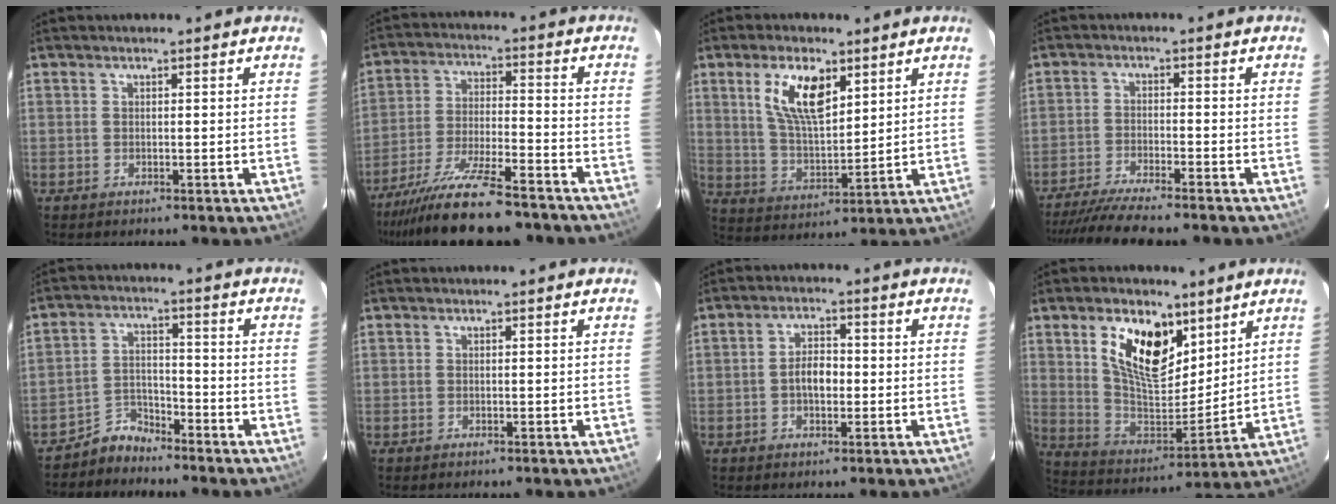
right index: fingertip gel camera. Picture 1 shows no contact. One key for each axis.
{"total": 18.7, "fx": -15.7, "fy": 3.0, "fz": 9.6, "tx": -0.197, "ty": -0.040, "tz": -0.257}
{"total": 11.3, "fx": 5.3, "fy": 4.9, "fz": 8.7, "tx": -0.159, "ty": 0.007, "tz": 0.109}
{"total": 10.5, "fx": -9.4, "fy": 0.3, "fz": 4.7, "tx": -0.111, "ty": -0.014, "tz": -0.159}
{"total": 5.0, "fx": -4.5, "fy": 2.0, "fz": -0.1, "tx": 0.002, "ty": 0.025, "tz": -0.085}
{"total": 0.0}
{"total": 4.4, "fx": -0.7, "fy": 2.5, "fz": 3.6, "tx": -0.065, "ty": 0.009, "tz": -0.010}
{"total": 15.7, "fx": 8.0, "fy": 8.0, "fz": 10.9, "tx": -0.197, "ty": 0.000, "tz": 0.155}